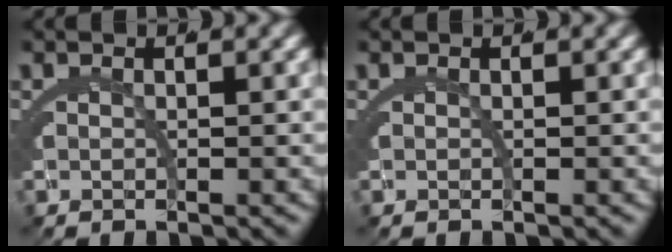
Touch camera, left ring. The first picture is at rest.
{"total": 0.0}